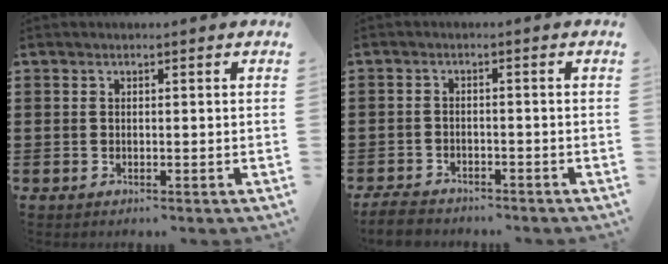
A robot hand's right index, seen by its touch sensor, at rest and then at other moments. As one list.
[{"total": 3.4, "force": [-3.2, 0.7, 0.7], "torque": [-0.021, 0.001, -0.069]}]